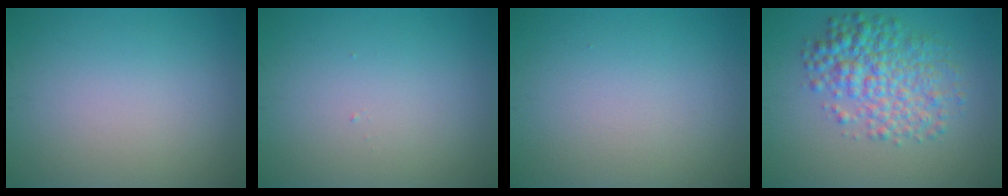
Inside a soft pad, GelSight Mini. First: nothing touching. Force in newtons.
{"total": 0.0}
{"total": 0.0}
{"total": 5.5, "press": 5.5, "slide": 0.1}